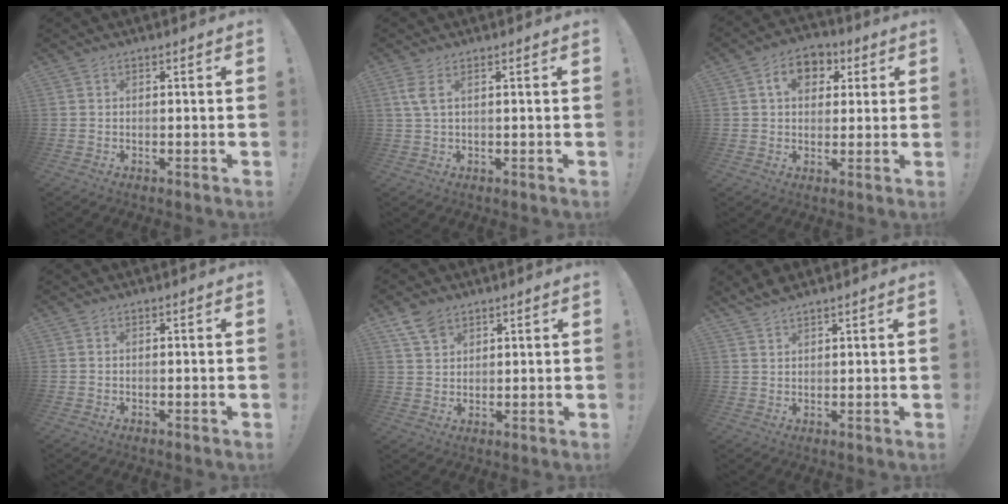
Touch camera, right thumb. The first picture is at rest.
{"total": 3.4, "force": [1.3, 0.9, 3.0], "torque": [-0.058, -0.002, 0.024]}
{"total": 9.1, "force": [2.8, 6.8, 5.3], "torque": [-0.073, 0.004, 0.050]}
{"total": 0.0}
{"total": 7.9, "force": [5.2, 5.6, 2.3], "torque": [-0.042, -0.025, 0.102]}
{"total": 3.8, "force": [3.4, 1.1, 1.2], "torque": [-0.027, -0.018, 0.066]}